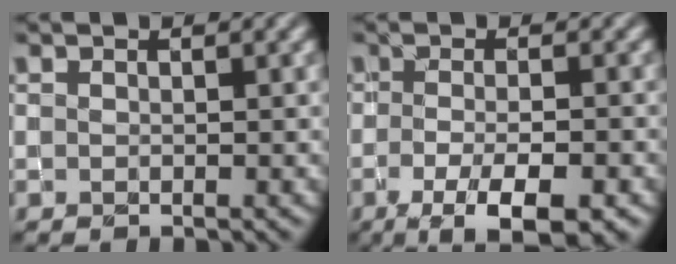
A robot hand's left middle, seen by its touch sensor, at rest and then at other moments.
{"total": 6.6, "force": [-3.1, 1.8, 5.5], "torque": [-0.085, -0.009, -0.045]}